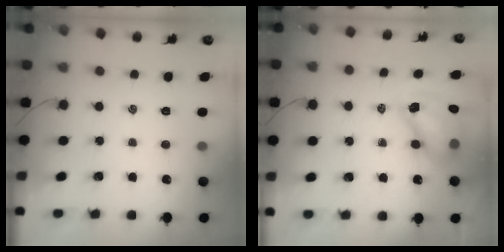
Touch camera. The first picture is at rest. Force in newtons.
{"total": 9.1, "press": 8.7, "slide": 2.6}